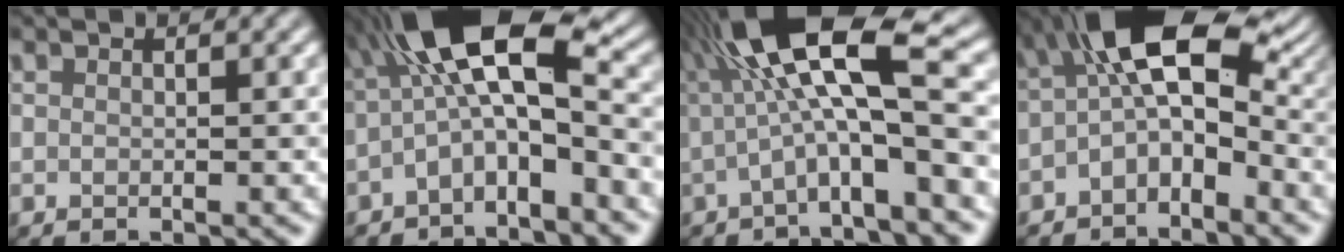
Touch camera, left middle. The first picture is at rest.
{"total": 8.2, "force": [-1.2, 2.7, 7.7], "torque": [-0.128, 0.030, -0.039]}
{"total": 10.6, "force": [0.7, 2.7, 10.3], "torque": [-0.170, 0.029, -0.001]}
{"total": 8.7, "force": [-0.4, 4.5, 7.4], "torque": [-0.120, 0.021, -0.028]}